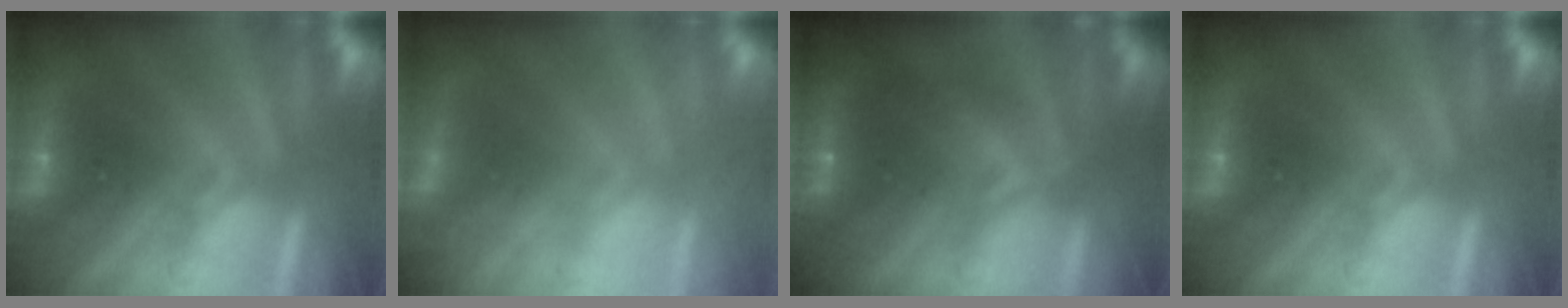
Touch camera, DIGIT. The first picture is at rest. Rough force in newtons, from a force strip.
{"total": 1.0}
{"total": 8.8}
{"total": 0.0}